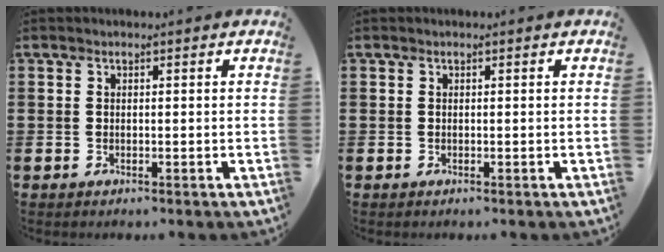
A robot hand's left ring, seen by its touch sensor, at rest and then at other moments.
{"total": 0.0}